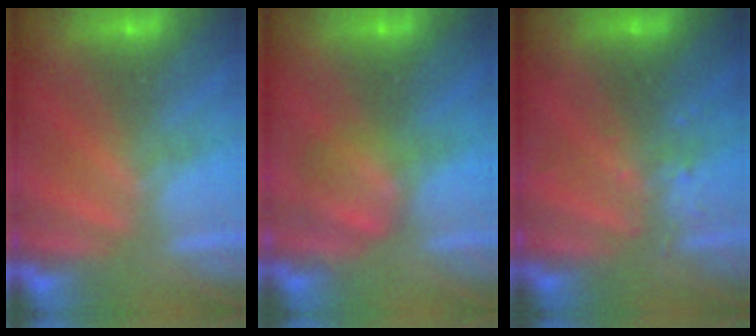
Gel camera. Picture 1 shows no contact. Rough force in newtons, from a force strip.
{"total": 2.5}
{"total": 2.5}